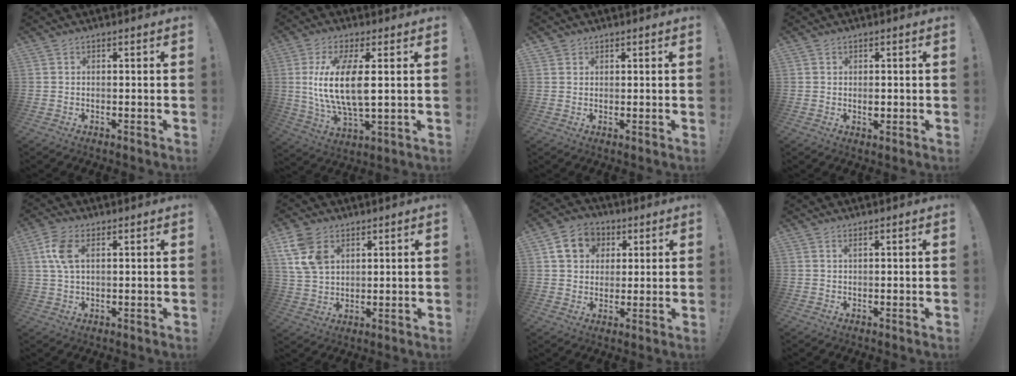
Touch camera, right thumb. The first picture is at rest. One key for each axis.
{"total": 15.2, "fx": 1.9, "fy": 5.5, "fz": 14.1, "tx": -0.279, "ty": -0.015, "tz": 0.024}
{"total": 1.2, "fx": 1.0, "fy": 0.7, "fz": 0.1, "tx": 0.006, "ty": -0.007, "tz": 0.016}
{"total": 1.8, "fx": -0.3, "fy": 1.4, "fz": 1.1, "tx": -0.003, "ty": -0.004, "tz": -0.008}
{"total": 7.7, "fx": 2.4, "fy": 4.0, "fz": 6.2, "tx": -0.132, "ty": -0.001, "tz": 0.041}
{"total": 12.9, "fx": 5.6, "fy": 8.8, "fz": 7.7, "tx": -0.152, "ty": -0.010, "tz": 0.109}
{"total": 11.3, "fx": 4.3, "fy": 9.4, "fz": 4.6, "tx": -0.062, "ty": -0.009, "tz": 0.088}
{"total": 0.8, "fx": 0.4, "fy": 0.0, "fz": 0.7, "tx": -0.013, "ty": 0.001, "tz": 0.006}